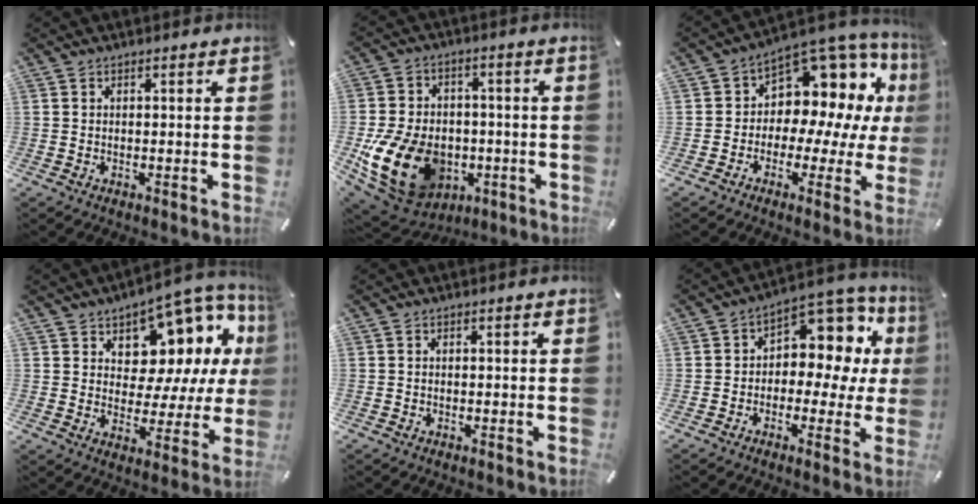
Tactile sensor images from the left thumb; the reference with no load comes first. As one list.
[{"total": 18.2, "force": [-4.4, 13.7, 11.2], "torque": [-0.231, 0.016, -0.064]}, {"total": 9.4, "force": [4.4, 7.0, 4.6], "torque": [-0.077, -0.062, 0.081]}, {"total": 11.0, "force": [7.1, 7.3, 4.2], "torque": [-0.053, -0.075, 0.127]}, {"total": 0.0}, {"total": 10.7, "force": [3.2, 7.2, 7.3], "torque": [-0.093, -0.036, 0.053]}]